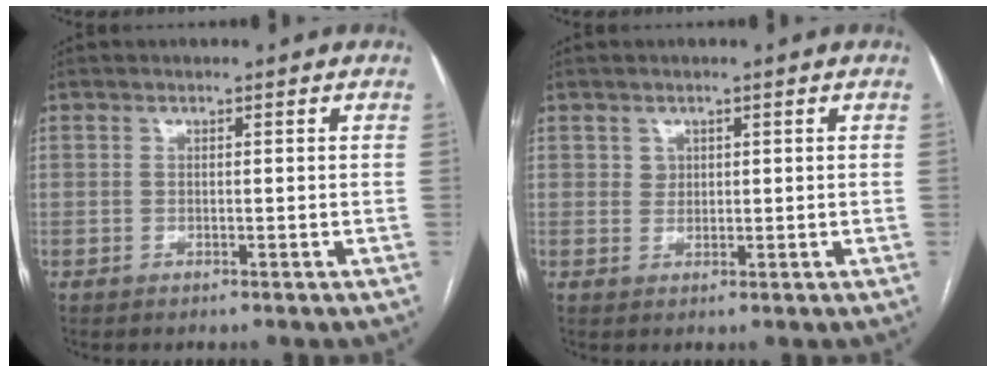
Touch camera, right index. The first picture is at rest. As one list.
[{"total": 1.4, "force": [0.6, 1.2, 0.2], "torque": [0.004, -0.001, 0.009]}]